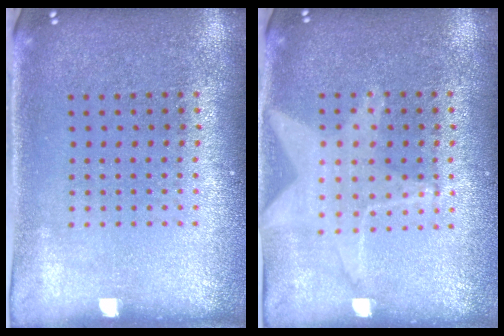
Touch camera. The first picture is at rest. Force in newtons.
{"total": 1.5, "press": 1.4, "slide": 0.5}